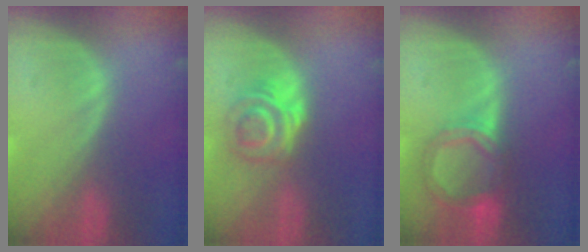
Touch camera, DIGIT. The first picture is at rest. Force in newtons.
{"total": 6.2, "press": 5.1, "slide": 3.6}
{"total": 6.3, "press": 5.8, "slide": 2.4}